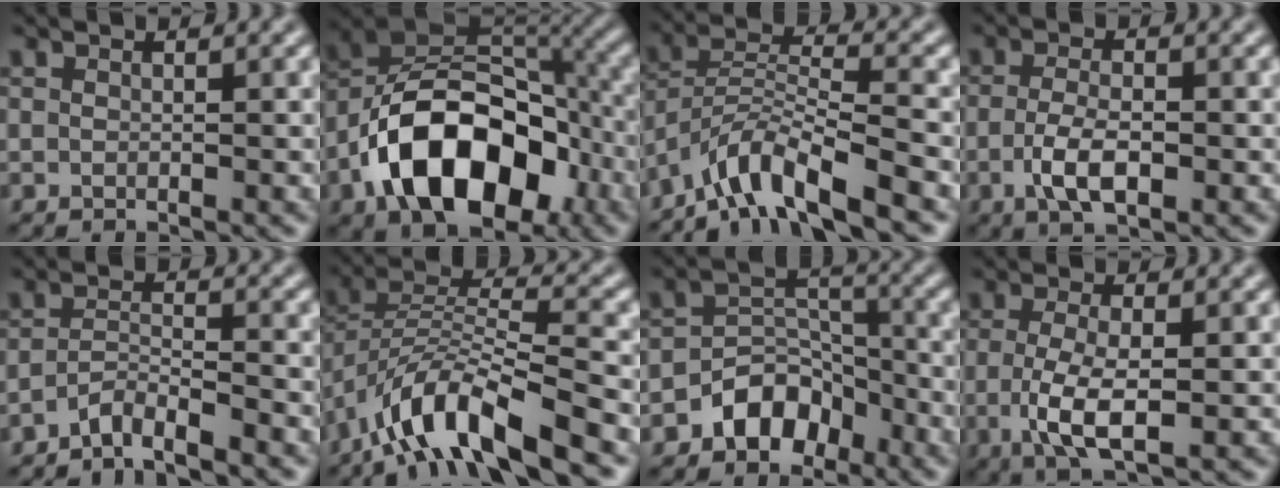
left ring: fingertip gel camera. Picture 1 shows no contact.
{"total": 12.8, "force": [-5.4, 7.6, 8.8], "torque": [-0.144, 0.001, -0.100]}
{"total": 7.2, "force": [-5.7, 1.3, 4.3], "torque": [-0.072, 0.004, -0.112]}
{"total": 3.6, "force": [-1.1, 1.6, 3.1], "torque": [-0.066, -0.006, -0.022]}
{"total": 2.8, "force": [-2.6, 0.2, 1.2], "torque": [-0.022, 0.004, -0.056]}
{"total": 9.5, "force": [-6.4, 2.3, 6.6], "torque": [-0.113, 0.007, -0.126]}
{"total": 4.7, "force": [-2.9, 3.2, 1.8], "torque": [-0.017, 0.009, -0.052]}
{"total": 4.7, "force": [-0.9, 1.7, 4.3], "torque": [-0.097, -0.009, -0.018]}